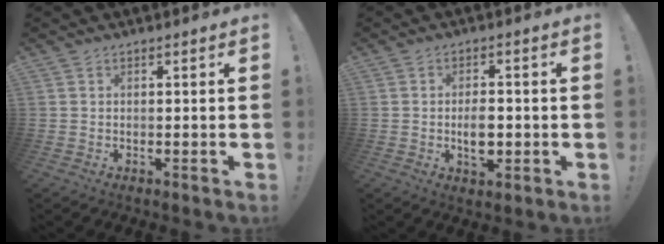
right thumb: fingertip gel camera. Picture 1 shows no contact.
{"total": 6.2, "force": [-0.9, 3.6, 4.9], "torque": [-0.064, -0.004, -0.020]}